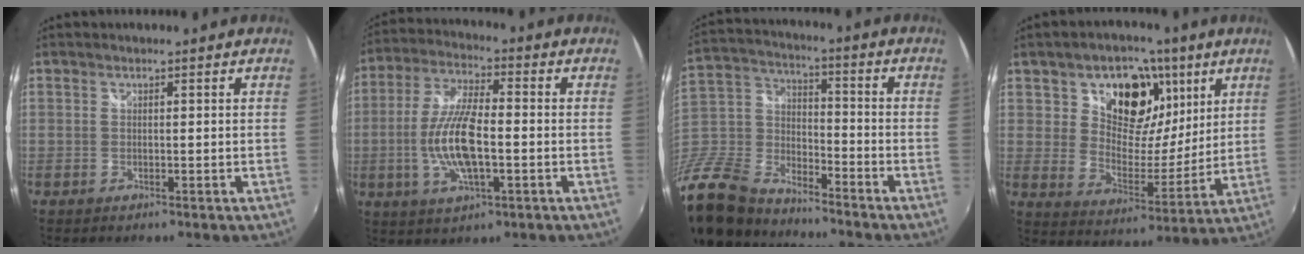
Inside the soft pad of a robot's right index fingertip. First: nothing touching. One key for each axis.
{"total": 12.0, "fx": -2.2, "fy": 3.9, "fz": 11.1, "tx": -0.228, "ty": 0.002, "tz": -0.041}
{"total": 22.6, "fx": -16.4, "fy": 12.0, "fz": 9.9, "tx": -0.275, "ty": 0.004, "tz": -0.297}
{"total": 15.4, "fx": 7.2, "fy": 10.9, "fz": 8.0, "tx": -0.141, "ty": 0.006, "tz": 0.122}